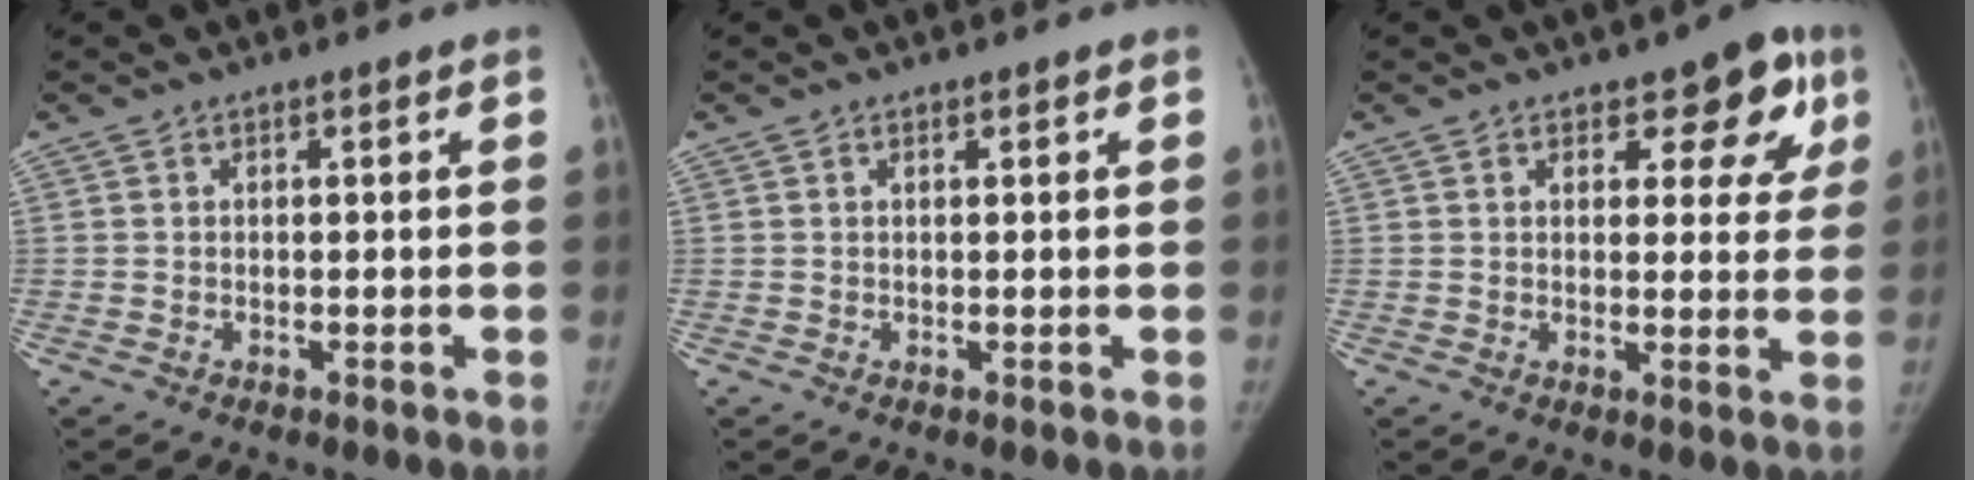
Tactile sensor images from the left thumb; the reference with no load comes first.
{"total": 0.6, "force": [0.3, 0.2, 0.4], "torque": [-0.006, -0.001, 0.004]}
{"total": 8.4, "force": [4.2, 4.5, 5.6], "torque": [-0.021, -0.013, 0.046]}